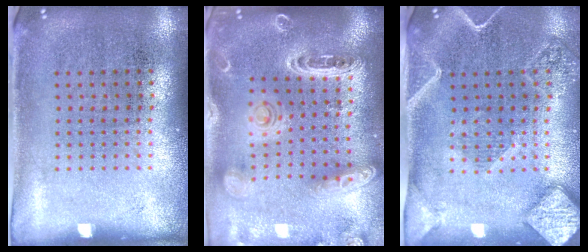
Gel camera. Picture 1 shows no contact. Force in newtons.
{"total": 2.2, "press": 2.1, "slide": 0.7}
{"total": 2.6, "press": 2.2, "slide": 1.3}